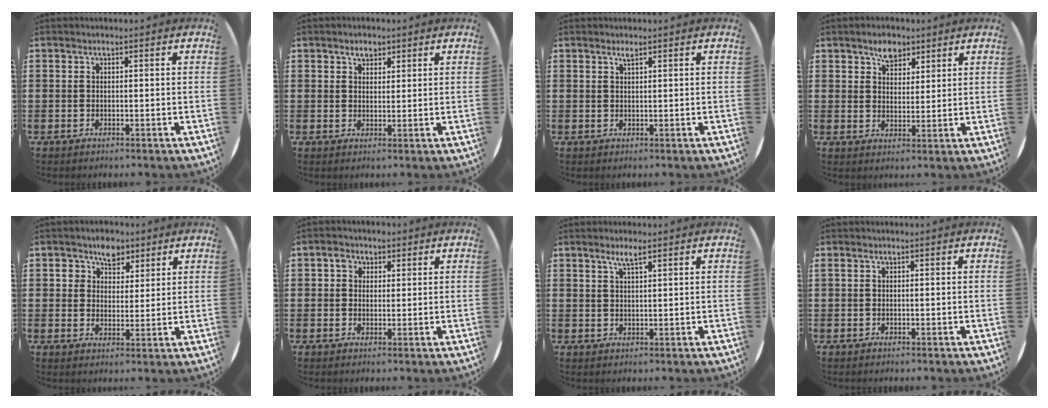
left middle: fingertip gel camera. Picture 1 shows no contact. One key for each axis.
{"total": 1.9, "fx": 1.5, "fy": 1.1, "fz": 0.5, "tx": -0.003, "ty": 0.001, "tz": 0.026}
{"total": 0.8, "fx": 0.7, "fy": 0.0, "fz": 0.5, "tx": -0.009, "ty": -0.001, "tz": 0.012}
{"total": 3.8, "fx": 2.9, "fy": 2.1, "fz": 1.3, "tx": -0.014, "ty": 0.001, "tz": 0.050}
{"total": 4.5, "fx": 3.0, "fy": 3.2, "fz": 1.3, "tx": -0.012, "ty": 0.006, "tz": 0.050}
{"total": 2.3, "fx": 1.3, "fy": 1.7, "fz": 0.8, "tx": -0.001, "ty": 0.003, "tz": 0.019}
{"total": 2.4, "fx": 1.7, "fy": 0.2, "fz": 1.6, "tx": -0.033, "ty": 0.003, "tz": 0.029}
{"total": 0.0}